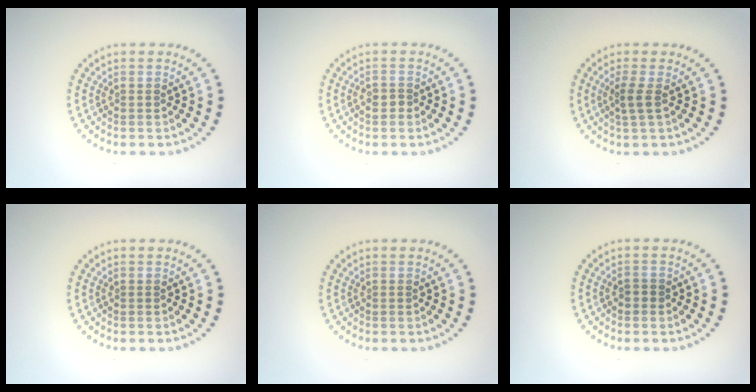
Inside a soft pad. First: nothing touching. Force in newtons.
{"total": 1.3, "press": 1.2, "slide": 0.6}
{"total": 1.6, "press": 1.3, "slide": 0.9}
{"total": 0.0}
{"total": 0.0}
{"total": 0.9, "press": 0.9, "slide": 0.1}